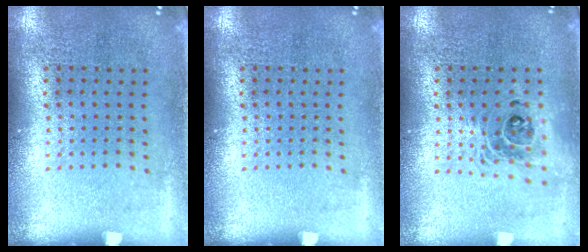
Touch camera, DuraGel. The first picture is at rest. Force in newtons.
{"total": 0.0}
{"total": 1.5, "press": 1.2, "slide": 0.9}